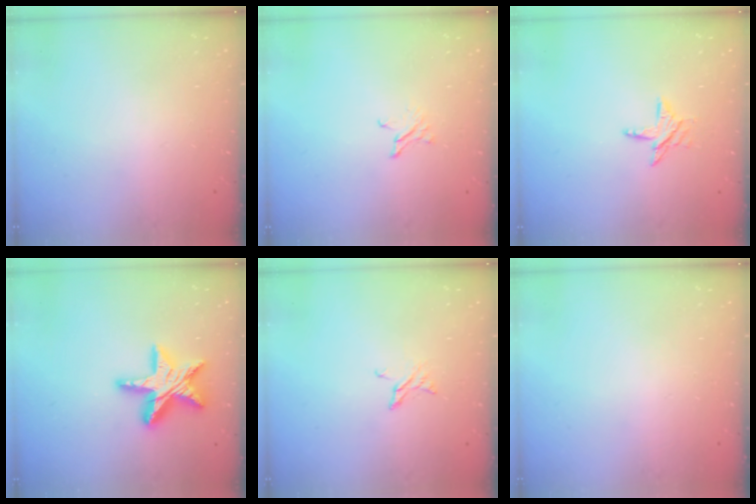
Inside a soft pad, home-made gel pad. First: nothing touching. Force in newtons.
{"total": 1.9, "press": 1.9, "slide": 0.3}
{"total": 5.7, "press": 5.7, "slide": 0.6}
{"total": 18.8, "press": 18.7, "slide": 1.9}
{"total": 3.0, "press": 3.0, "slide": 0.3}
{"total": 0.0}